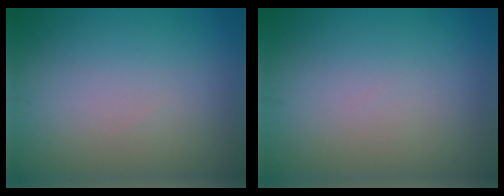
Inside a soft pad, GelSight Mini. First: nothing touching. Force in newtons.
{"total": 0.0}